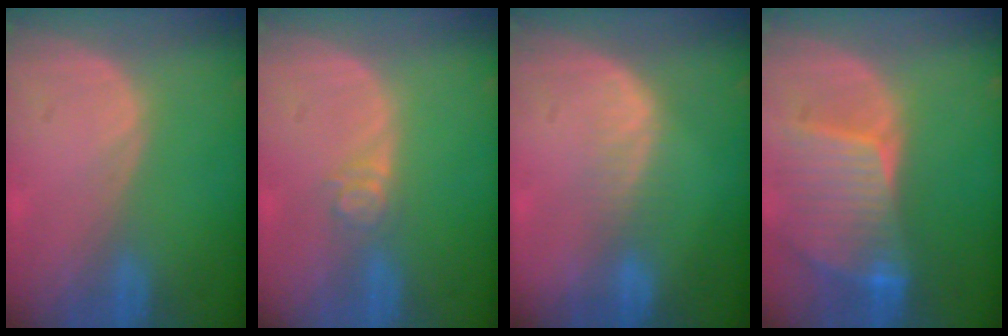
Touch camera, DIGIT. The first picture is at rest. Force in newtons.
{"total": 3.0, "press": 2.5, "slide": 1.7}
{"total": 2.7, "press": 2.3, "slide": 1.5}
{"total": 9.0, "press": 7.9, "slide": 4.3}